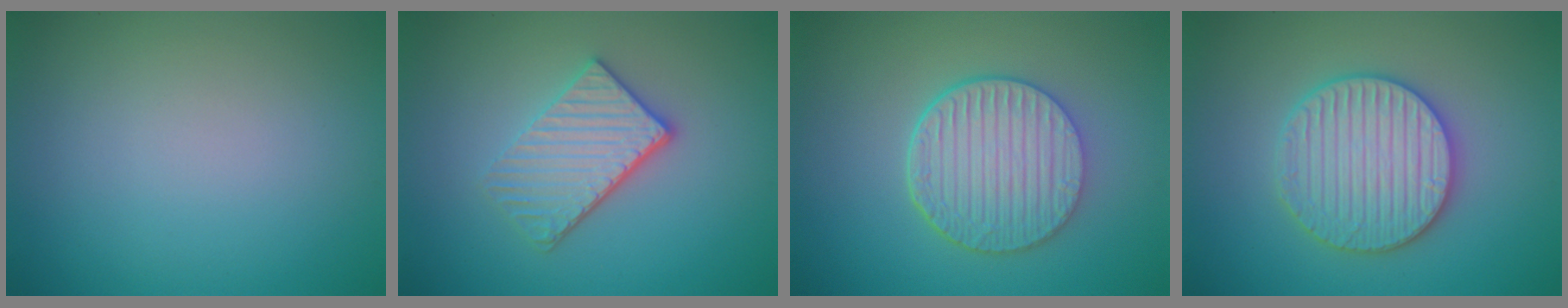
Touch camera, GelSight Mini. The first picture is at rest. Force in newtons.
{"total": 3.9, "press": 3.2, "slide": 2.2}
{"total": 6.3, "press": 4.7, "slide": 4.1}
{"total": 5.2, "press": 5.1, "slide": 1.1}